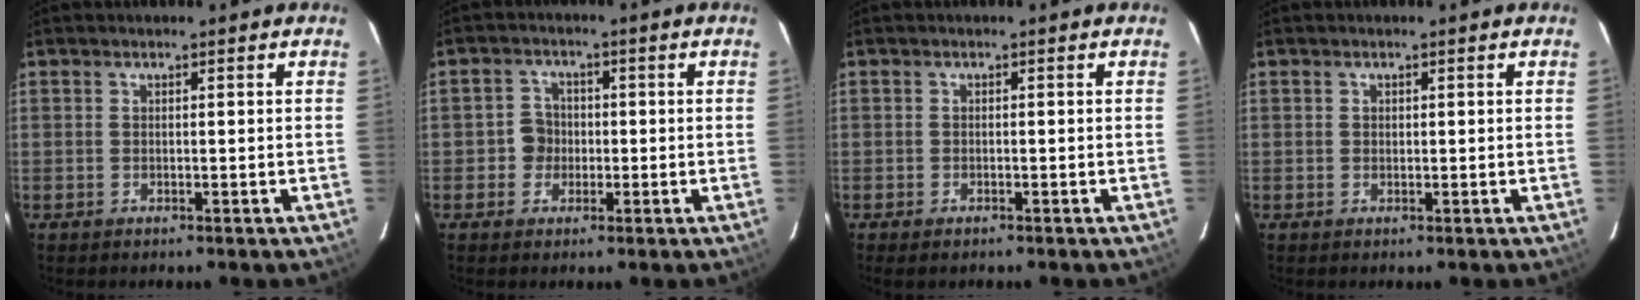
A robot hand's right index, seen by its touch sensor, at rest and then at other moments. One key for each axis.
{"total": 3.8, "fx": -0.9, "fy": 3.6, "fz": 0.6, "tx": -0.008, "ty": 0.014, "tz": -0.018}
{"total": 1.9, "fx": -1.5, "fy": 0.7, "fz": 1.0, "tx": -0.024, "ty": -0.006, "tz": -0.027}
{"total": 0.6, "fx": 0.1, "fy": 0.5, "fz": 0.1, "tx": 0.000, "ty": 0.002, "tz": 0.002}